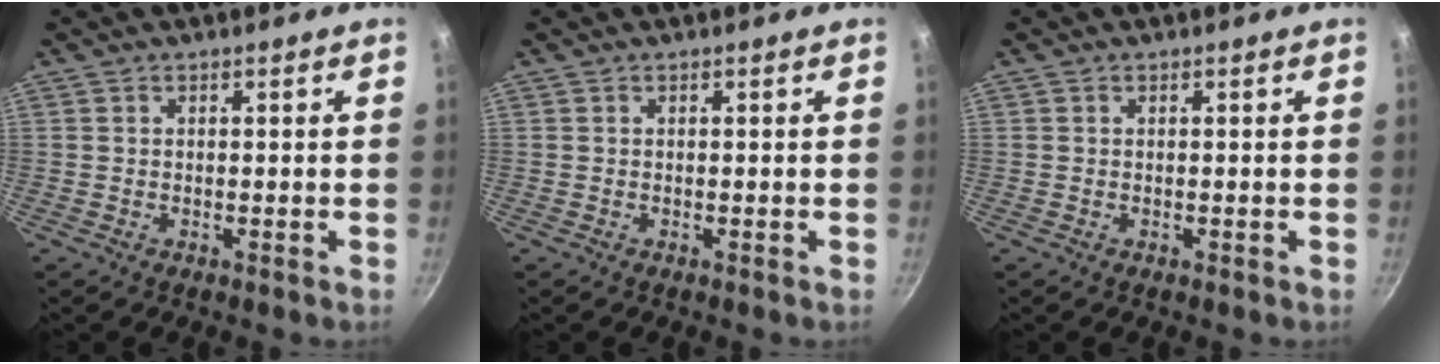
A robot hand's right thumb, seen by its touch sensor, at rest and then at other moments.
{"total": 0.0}
{"total": 0.0}